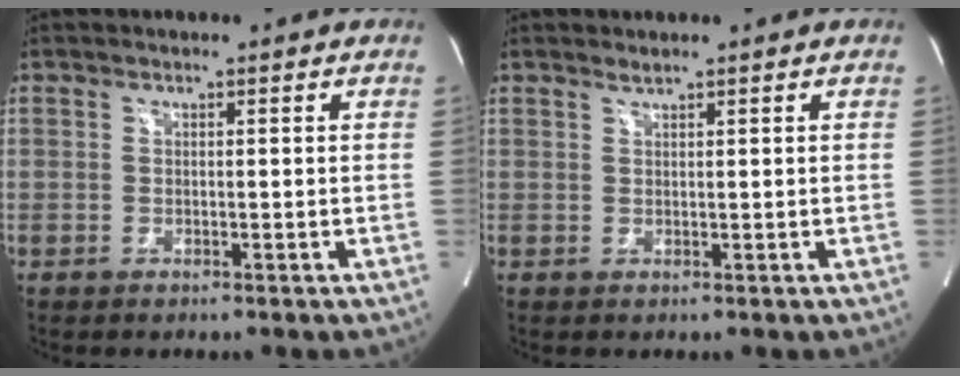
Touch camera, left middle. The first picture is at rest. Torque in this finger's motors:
{"motor_torque": [0.11, 0.07, -0.09, 0.00]}